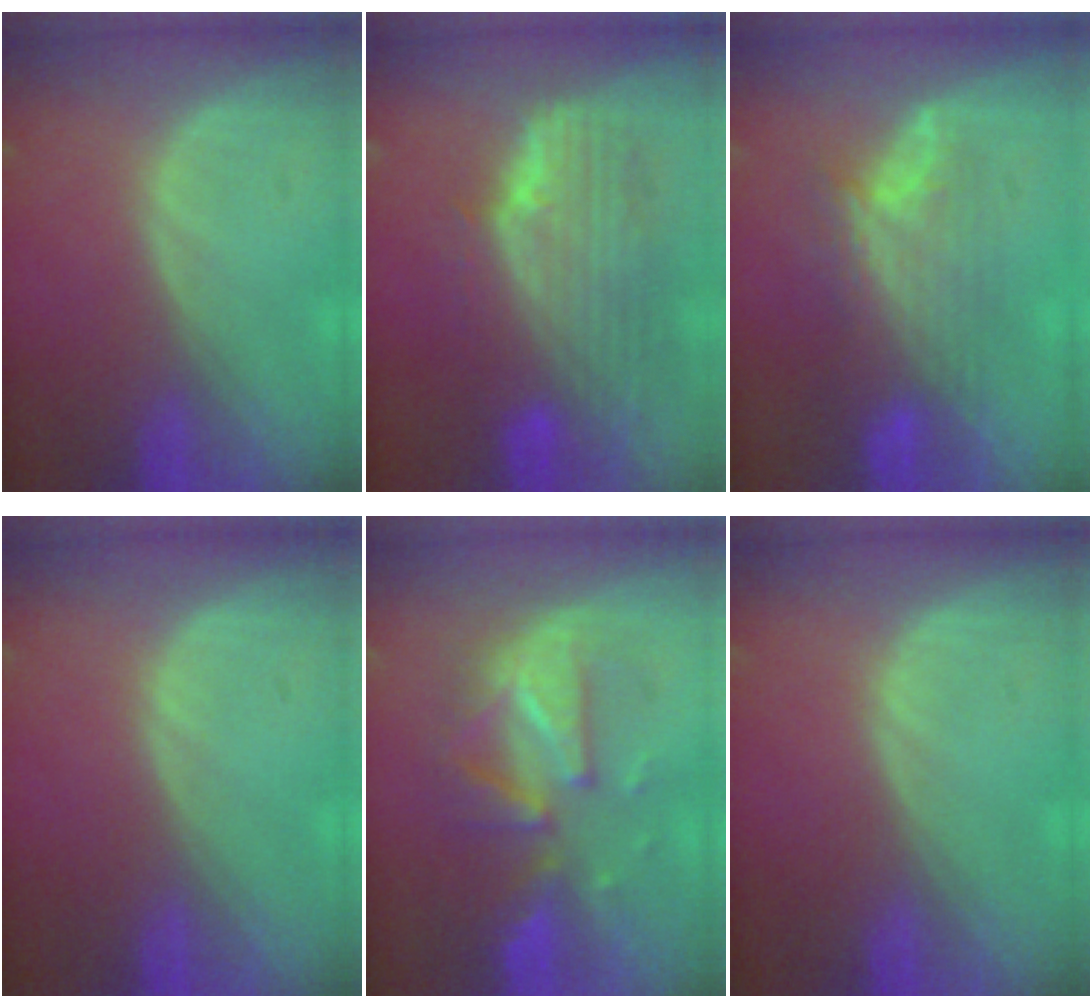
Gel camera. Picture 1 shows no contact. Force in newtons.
{"total": 9.9, "press": 8.8, "slide": 4.5}
{"total": 7.6, "press": 7.2, "slide": 2.2}
{"total": 0.0}
{"total": 8.3, "press": 8.3, "slide": 0.6}
{"total": 0.0}